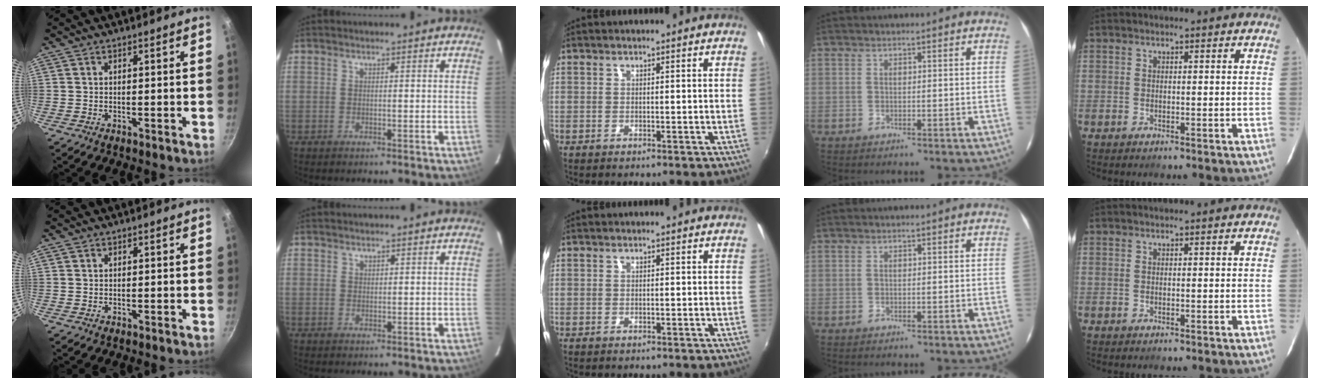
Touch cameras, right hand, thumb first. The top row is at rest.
{"index": {"total": 0.6, "force": [0.4, 0.4, 0.0], "torque": [0.002, 0.002, 0.008]}}